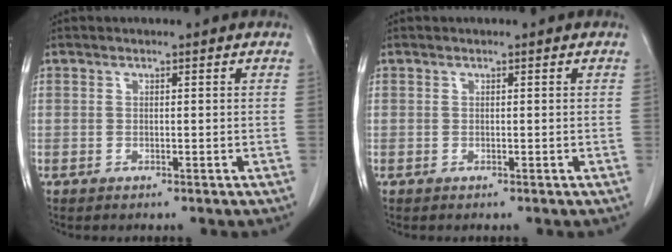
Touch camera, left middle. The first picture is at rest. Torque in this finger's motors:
{"motor_torque": [-0.03, 0.03, 0.03, 0.00]}